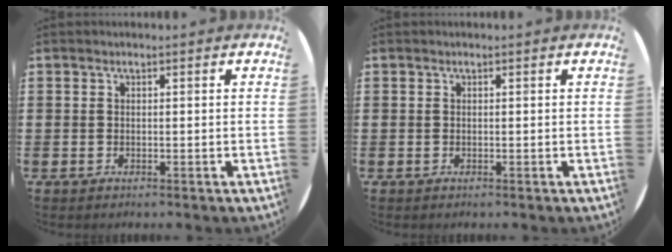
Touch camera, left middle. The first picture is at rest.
{"total": 0.0}